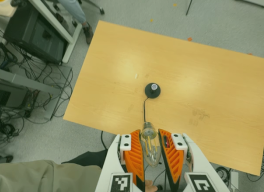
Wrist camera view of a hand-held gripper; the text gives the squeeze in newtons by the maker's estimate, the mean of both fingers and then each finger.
{"total": 20.4, "left": 22.5, "right": 18.4}